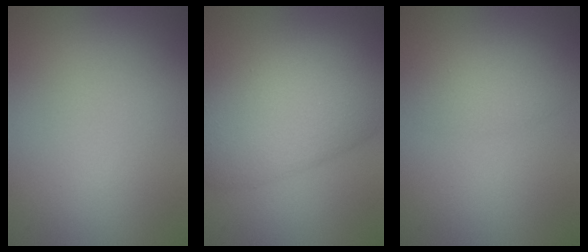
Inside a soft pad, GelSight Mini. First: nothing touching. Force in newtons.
{"total": 9.9, "press": 9.9, "slide": 0.7}
{"total": 2.2, "press": 2.2, "slide": 0.1}